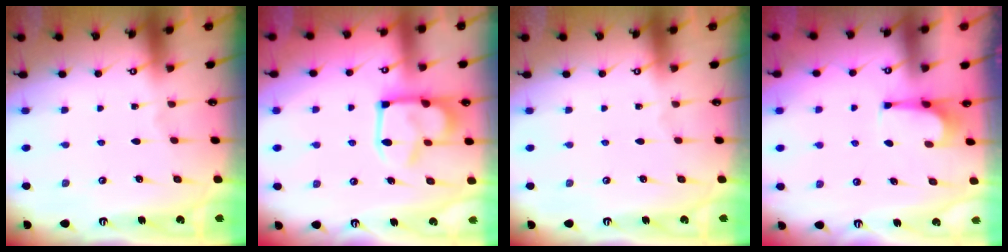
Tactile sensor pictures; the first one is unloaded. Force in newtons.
{"total": 15.3, "press": 15.2, "slide": 1.2}
{"total": 0.0}
{"total": 1.4, "press": 1.4, "slide": 0.4}